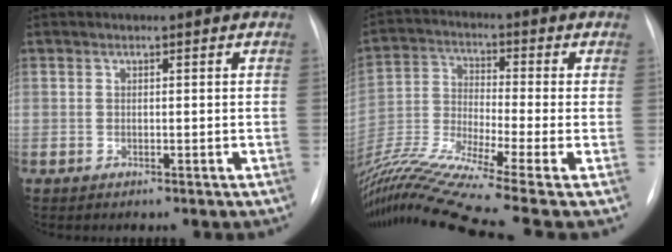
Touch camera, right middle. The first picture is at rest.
{"total": 17.0, "force": [-13.5, -2.5, 9.9], "torque": [-0.215, -0.016, -0.245]}